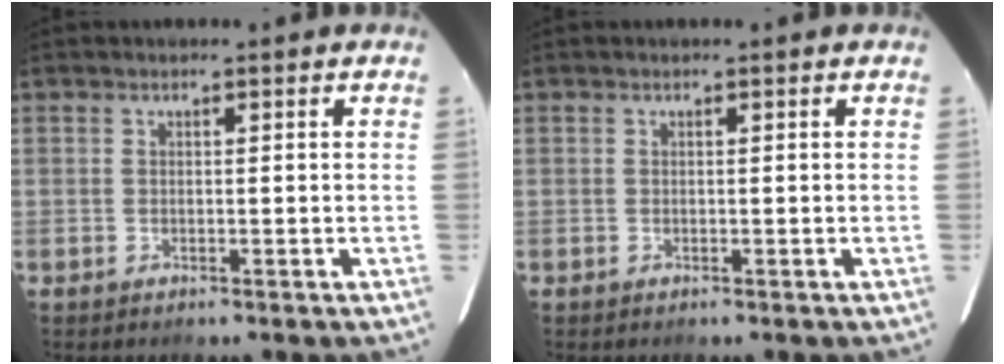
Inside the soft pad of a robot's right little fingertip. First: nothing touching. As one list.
[{"total": 0.0}]